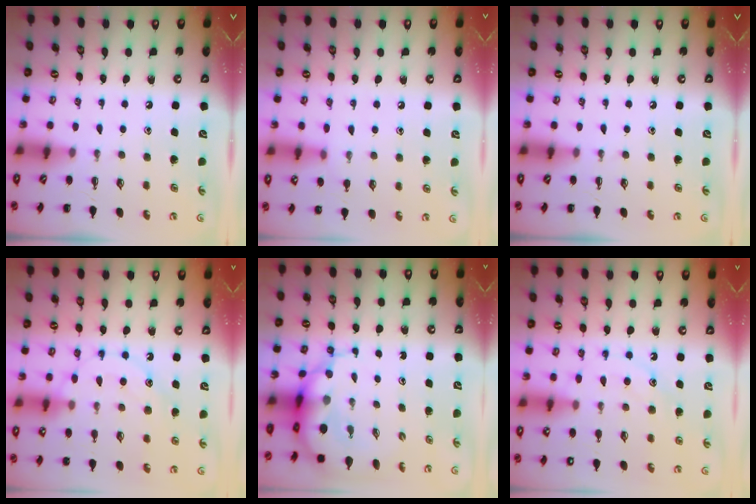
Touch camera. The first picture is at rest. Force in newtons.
{"total": 7.3, "press": 7.1, "slide": 1.3}
{"total": 0.0}
{"total": 13.5, "press": 13.5, "slide": 0.6}
{"total": 8.2, "press": 7.7, "slide": 2.8}
{"total": 13.0, "press": 13.0, "slide": 0.9}